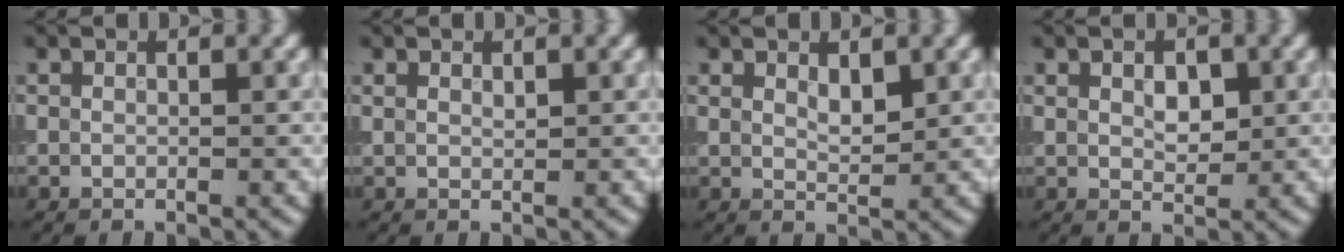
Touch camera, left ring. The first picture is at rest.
{"total": 0.7, "force": [0.4, 0.2, 0.5], "torque": [-0.010, 0.000, 0.010]}
{"total": 1.8, "force": [0.9, 0.7, 1.3], "torque": [-0.023, -0.003, 0.019]}
{"total": 2.3, "force": [0.7, 1.3, 1.8], "torque": [-0.028, 0.001, 0.012]}